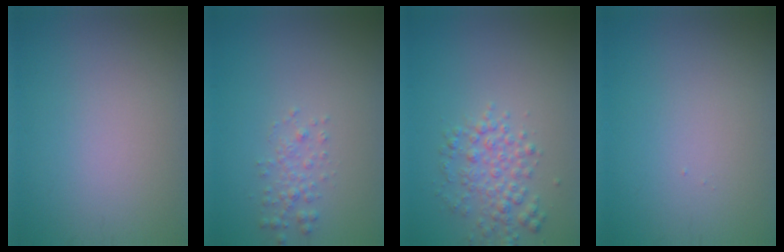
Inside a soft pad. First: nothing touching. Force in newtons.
{"total": 1.4, "press": 1.4, "slide": 0.0}
{"total": 2.9, "press": 2.9, "slide": 0.1}
{"total": 0.0}